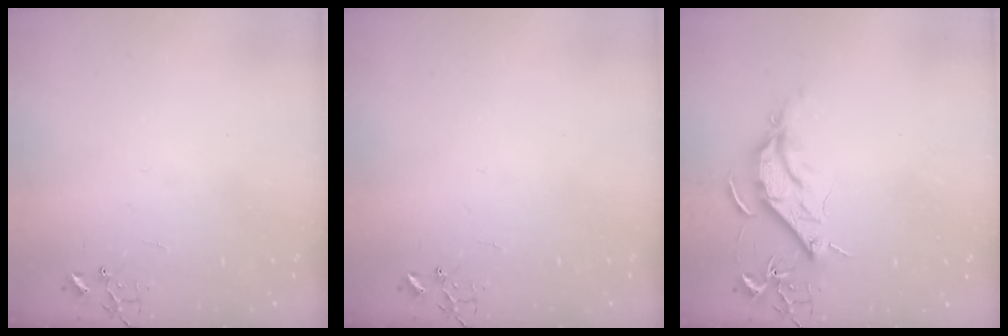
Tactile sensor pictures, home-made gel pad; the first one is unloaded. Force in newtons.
{"total": 0.0}
{"total": 9.5, "press": 9.4, "slide": 1.0}